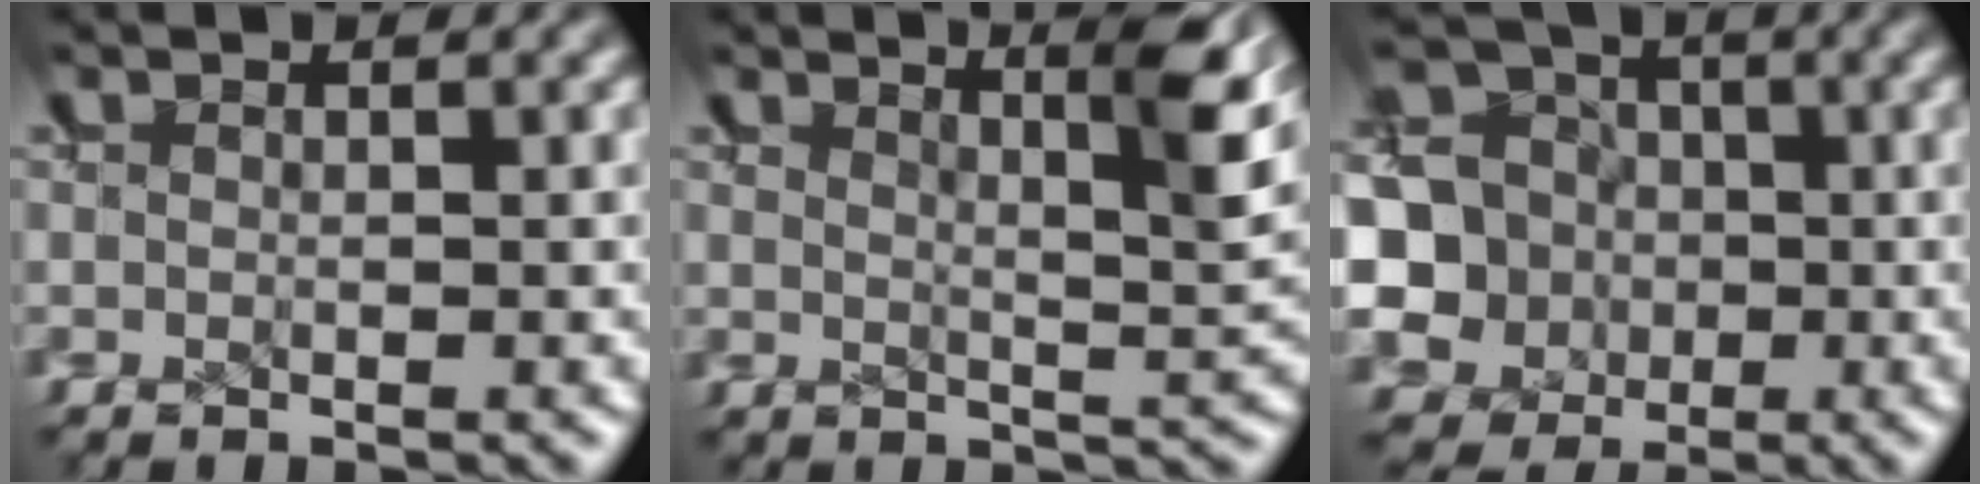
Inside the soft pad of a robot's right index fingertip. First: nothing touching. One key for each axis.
{"total": 5.3, "fx": 3.5, "fy": 0.0, "fz": 3.9, "tx": -0.027, "ty": 0.002, "tz": 0.057}
{"total": 11.6, "fx": -0.4, "fy": 10.8, "fz": 4.0, "tx": -0.098, "ty": -0.038, "tz": -0.013}